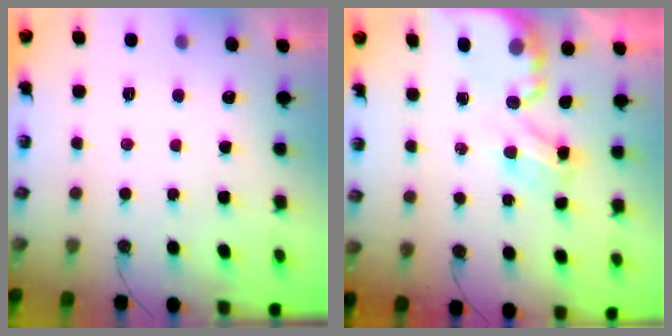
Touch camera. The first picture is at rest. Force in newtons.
{"total": 3.7, "press": 3.7, "slide": 0.2}